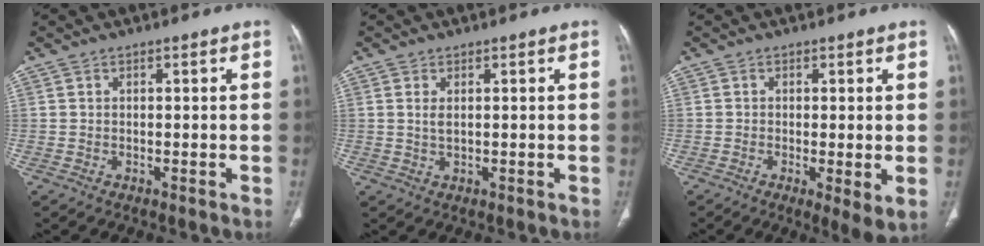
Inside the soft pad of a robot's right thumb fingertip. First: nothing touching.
{"total": 1.8, "force": [0.6, 0.7, 1.5], "torque": [-0.035, -0.004, 0.018]}
{"total": 4.9, "force": [-0.7, 1.1, 4.7], "torque": [-0.079, -0.019, -0.016]}